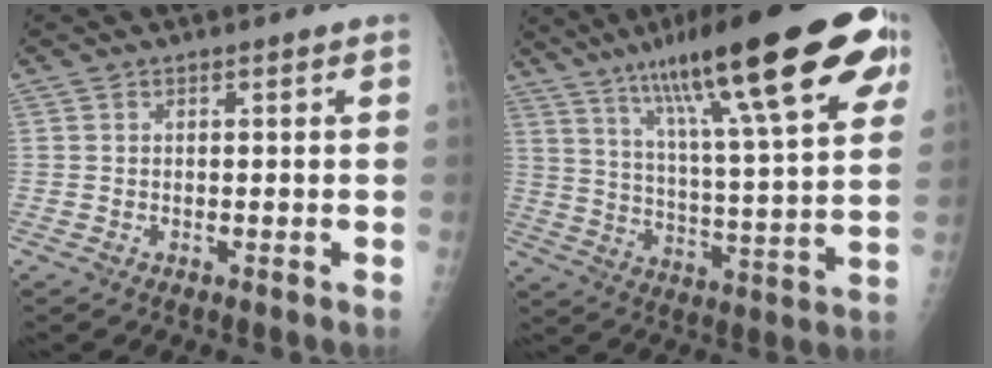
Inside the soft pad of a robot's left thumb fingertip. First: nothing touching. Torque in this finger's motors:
{"motor_torque": [1.96, 1.29, 1.96, -0.81, 0.65]}